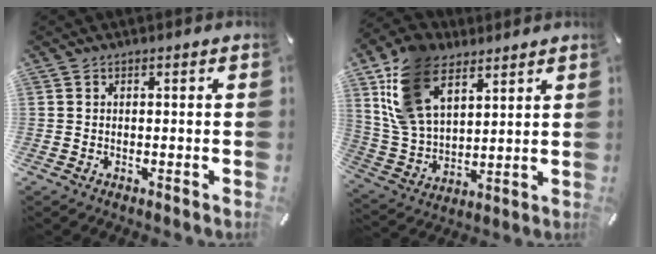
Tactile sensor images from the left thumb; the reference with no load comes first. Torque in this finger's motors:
{"motor_torque": [3.35, 1.66, 1.40, -1.37, 0.74]}